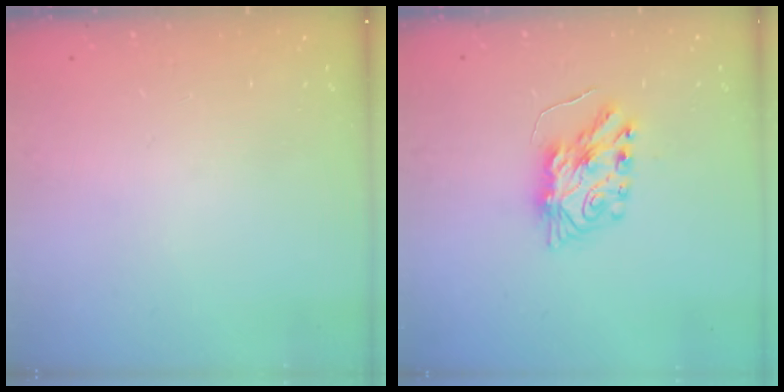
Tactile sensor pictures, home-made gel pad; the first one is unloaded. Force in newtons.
{"total": 8.4, "press": 8.4, "slide": 0.5}